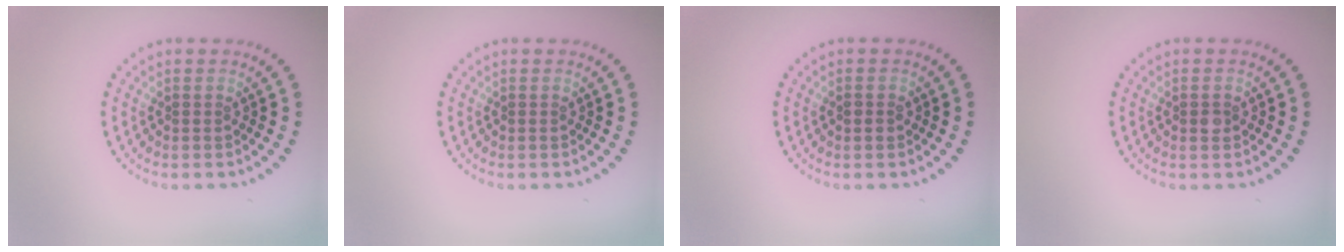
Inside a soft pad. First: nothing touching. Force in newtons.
{"total": 0.0}
{"total": 0.9, "press": 0.9, "slide": 0.0}
{"total": 1.0, "press": 1.0, "slide": 0.1}